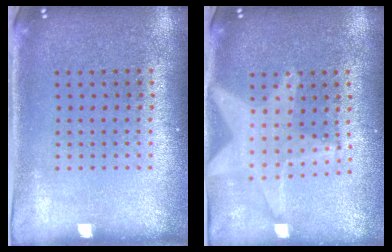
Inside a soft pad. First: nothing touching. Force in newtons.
{"total": 2.0, "press": 1.7, "slide": 1.0}